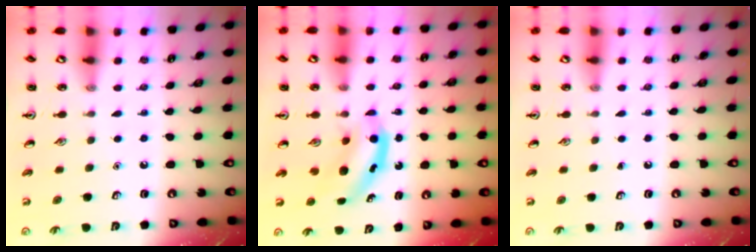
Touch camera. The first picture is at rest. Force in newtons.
{"total": 4.4, "press": 4.4, "slide": 0.5}
{"total": 0.0}